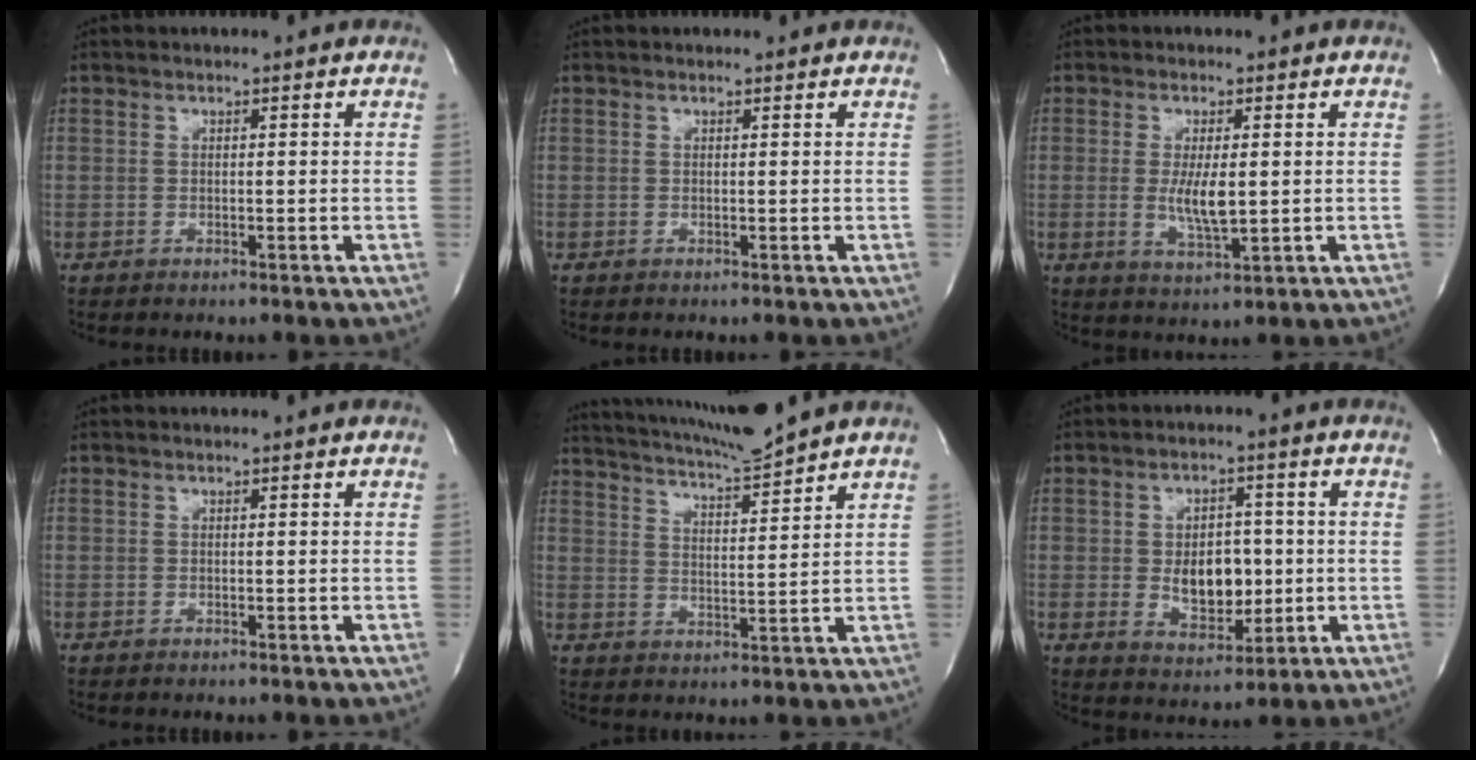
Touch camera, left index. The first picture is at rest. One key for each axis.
{"total": 0.5, "fx": 0.5, "fy": 0.2, "fz": -0.1, "tx": -0.007, "ty": 0.004, "tz": 0.005}
{"total": 5.1, "fx": -0.2, "fy": 1.1, "fz": 5.0, "tx": -0.100, "ty": -0.016, "tz": -0.002}
{"total": 0.0}
{"total": 9.4, "fx": 8.7, "fy": -1.6, "fz": 3.1, "tx": -0.062, "ty": -0.013, "tz": 0.144}
{"total": 7.7, "fx": -0.5, "fy": 4.8, "fz": 6.0, "tx": -0.098, "ty": -0.001, "tz": 0.001}